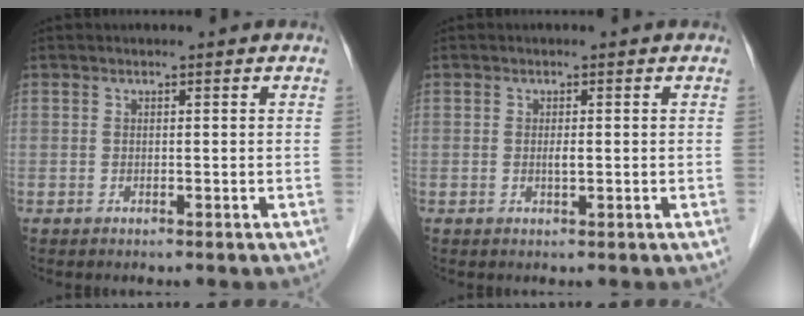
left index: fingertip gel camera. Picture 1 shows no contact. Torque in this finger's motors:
{"motor_torque": [0.08, 0.07, 0.01, 0.00]}